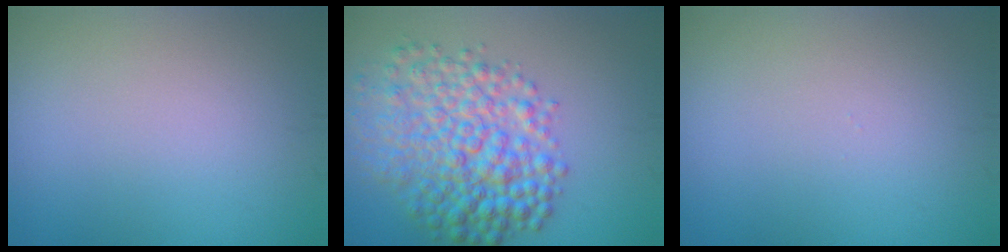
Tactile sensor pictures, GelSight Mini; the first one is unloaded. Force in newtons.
{"total": 7.5, "press": 7.5, "slide": 0.1}
{"total": 0.0}